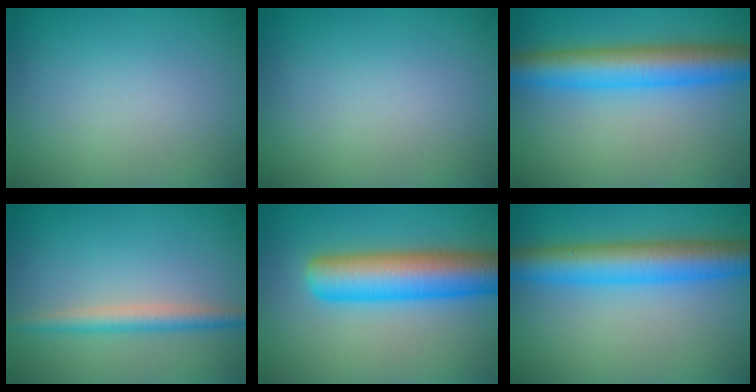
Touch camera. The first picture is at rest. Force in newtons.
{"total": 0.0}
{"total": 6.7, "press": 6.7, "slide": 0.1}
{"total": 2.4, "press": 2.4, "slide": 0.1}
{"total": 7.9, "press": 7.9, "slide": 0.2}
{"total": 6.7, "press": 6.7, "slide": 0.0}